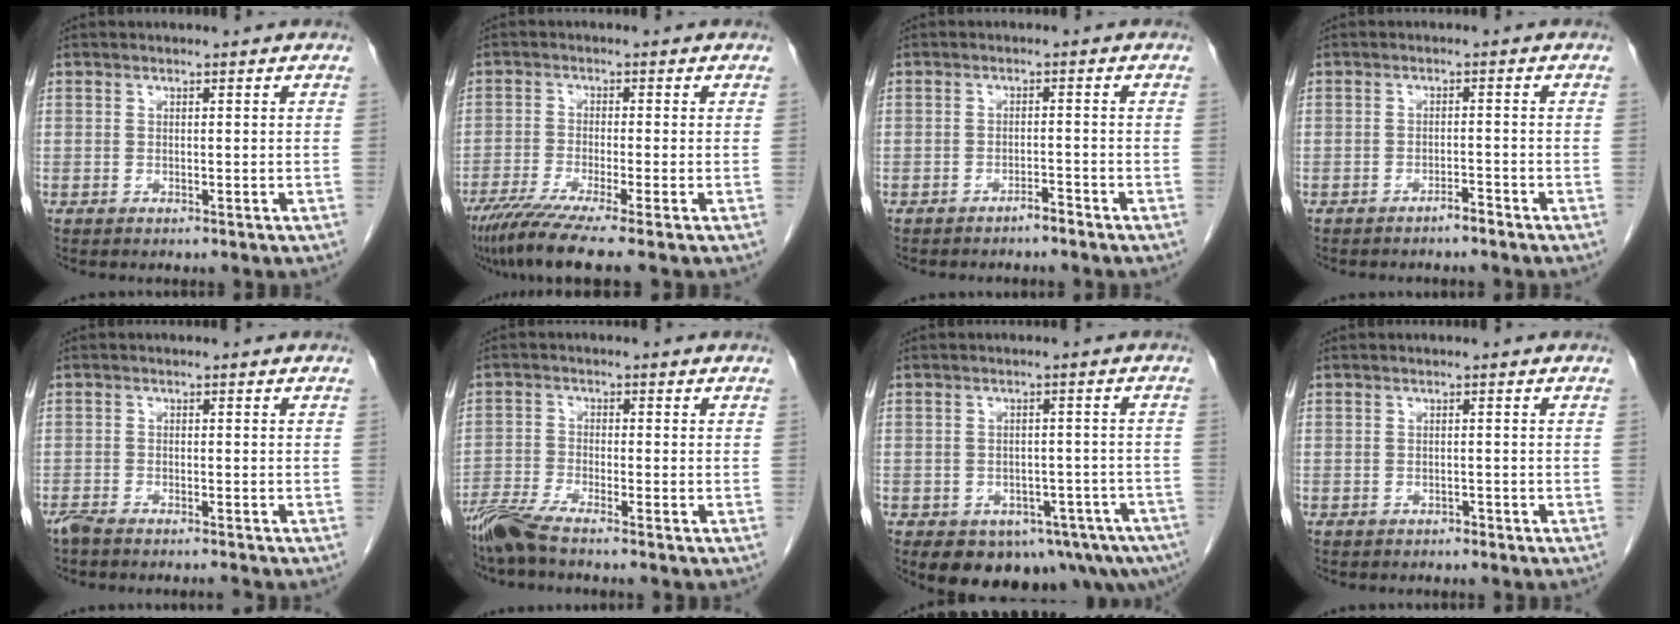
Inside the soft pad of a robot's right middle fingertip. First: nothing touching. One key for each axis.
{"total": 8.6, "fx": -6.5, "fy": -1.0, "fz": 5.6, "tx": -0.090, "ty": -0.029, "tz": -0.107}
{"total": 1.6, "fx": -1.5, "fy": 0.0, "fz": 0.6, "tx": -0.013, "ty": 0.000, "tz": -0.023}
{"total": 1.5, "fx": -1.4, "fy": 0.0, "fz": 0.6, "tx": -0.013, "ty": 0.000, "tz": -0.021}
{"total": 3.1, "fx": -3.0, "fy": -0.4, "fz": 1.0, "tx": -0.016, "ty": -0.008, "tz": -0.051}
{"total": 5.1, "fx": -4.3, "fy": -0.5, "fz": 2.7, "tx": -0.061, "ty": -0.020, "tz": -0.092}
{"total": 13.7, "fx": -9.0, "fy": 6.8, "fz": 7.8, "tx": -0.073, "ty": -0.001, "tz": -0.107}
{"total": 1.0, "fx": -0.9, "fy": 0.4, "fz": 0.2, "tx": -0.007, "ty": 0.000, "tz": -0.013}